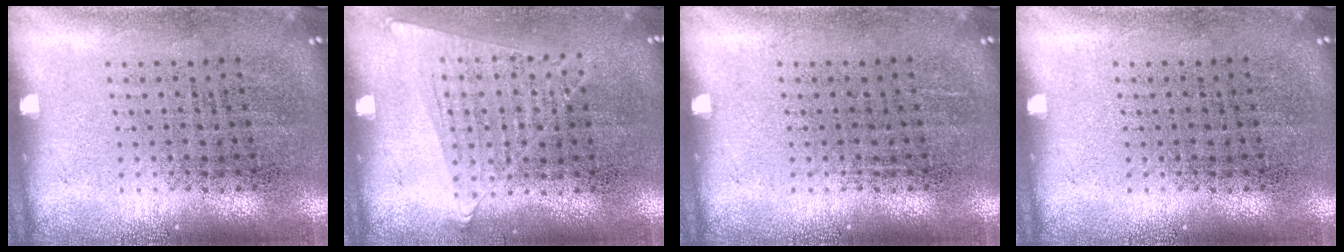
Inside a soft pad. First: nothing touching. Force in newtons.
{"total": 1.0, "press": 0.9, "slide": 0.4}
{"total": 0.0}
{"total": 0.0}